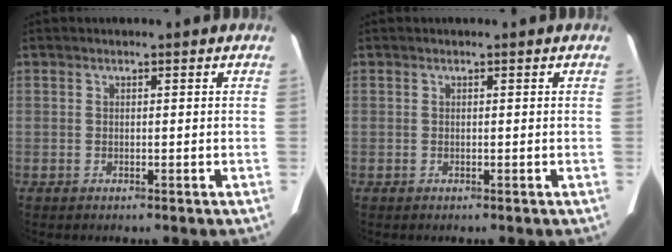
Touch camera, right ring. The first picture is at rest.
{"total": 0.0}